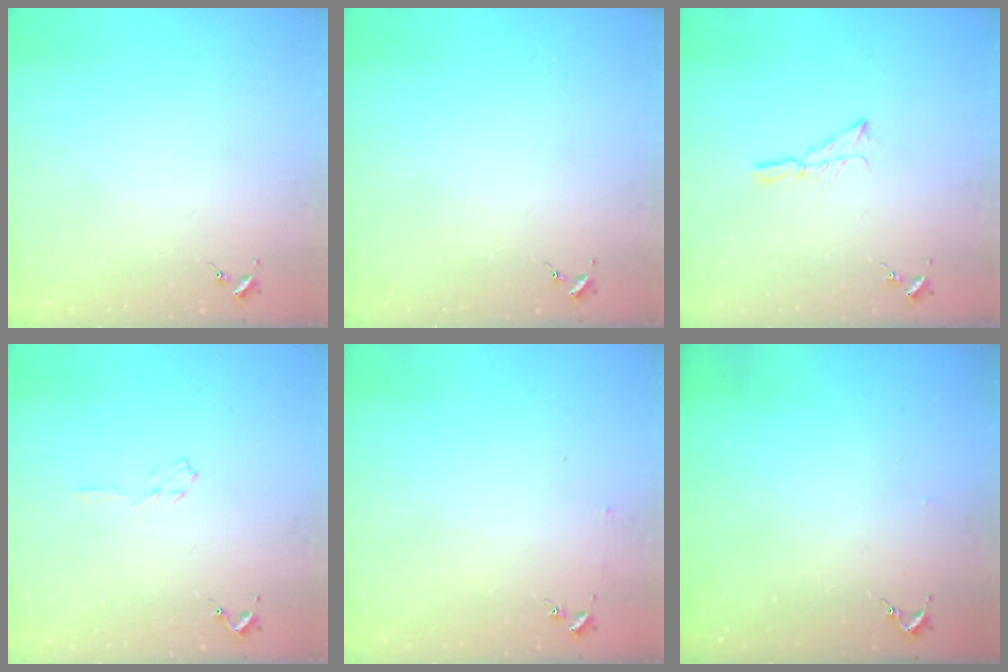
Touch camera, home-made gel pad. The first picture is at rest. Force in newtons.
{"total": 0.0}
{"total": 5.8, "press": 5.7, "slide": 0.6}
{"total": 3.2, "press": 3.1, "slide": 0.4}
{"total": 2.5, "press": 2.5, "slide": 0.2}
{"total": 2.6, "press": 2.5, "slide": 0.3}